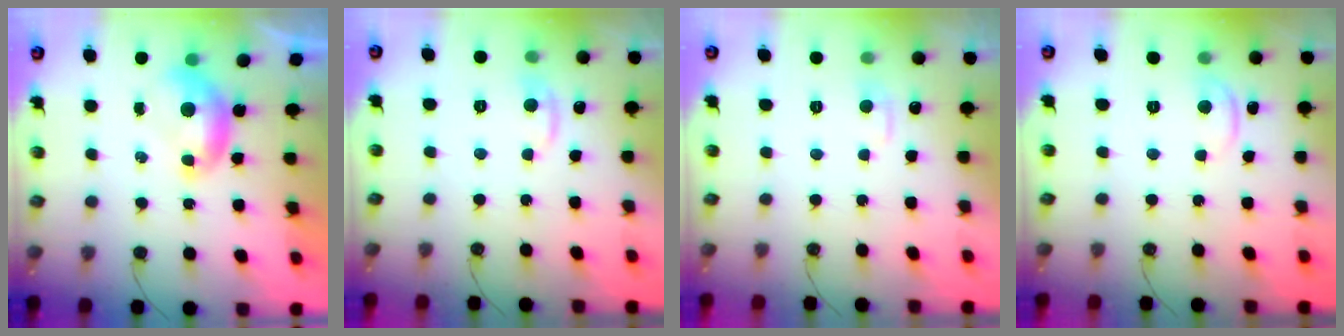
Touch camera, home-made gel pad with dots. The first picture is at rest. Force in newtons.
{"total": 0.7, "press": 0.1, "slide": 0.7}
{"total": 1.9, "press": 1.8, "slide": 0.6}
{"total": 0.9, "press": 0.8, "slide": 0.3}